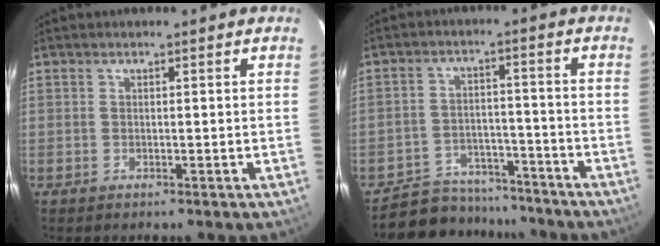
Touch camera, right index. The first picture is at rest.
{"total": 11.9, "force": [-10.5, 5.4, 1.8], "torque": [-0.055, 0.029, -0.146]}